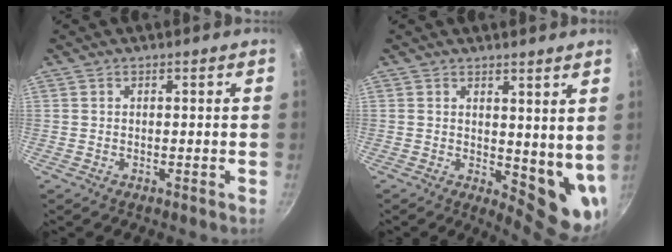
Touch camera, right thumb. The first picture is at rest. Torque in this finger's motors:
{"motor_torque": [-0.27, 1.15, 0.27, 0.09, 0.04]}